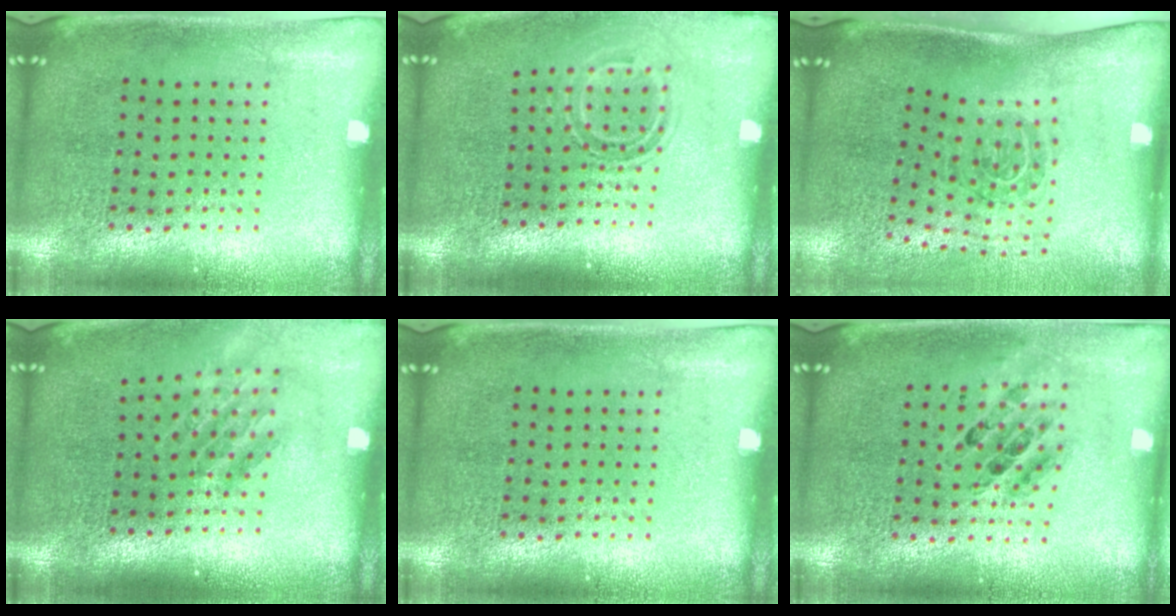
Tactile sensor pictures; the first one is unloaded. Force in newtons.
{"total": 1.6, "press": 1.1, "slide": 1.2}
{"total": 1.8, "press": 1.2, "slide": 1.4}
{"total": 1.6, "press": 1.1, "slide": 1.1}
{"total": 0.0}
{"total": 0.7, "press": 0.7, "slide": 0.2}